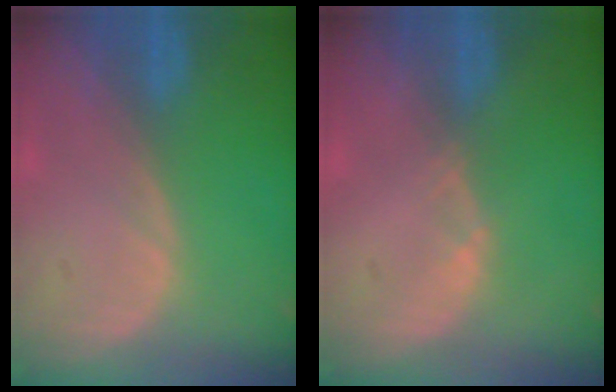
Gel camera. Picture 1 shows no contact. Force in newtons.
{"total": 0.6, "press": 0.5, "slide": 0.2}